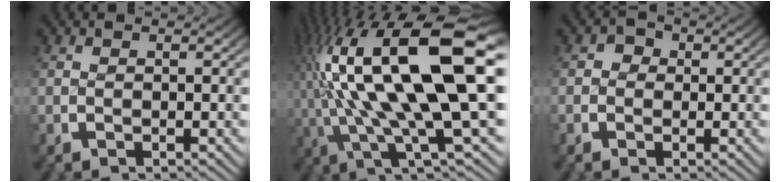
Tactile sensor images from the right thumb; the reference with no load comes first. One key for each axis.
{"total": 19.3, "fx": 1.1, "fy": 9.2, "fz": 17.0, "tx": -0.310, "ty": -0.033, "tz": 0.032}
{"total": 2.0, "fx": 0.0, "fy": 1.9, "fz": 0.8, "tx": -0.007, "ty": -0.003, "tz": -0.005}